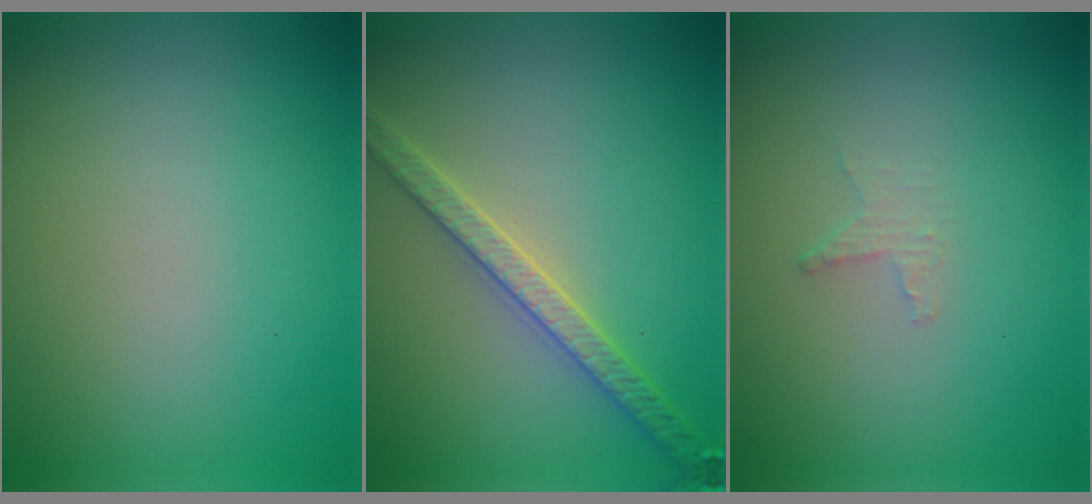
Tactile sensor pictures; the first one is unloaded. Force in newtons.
{"total": 3.8, "press": 3.7, "slide": 0.8}
{"total": 0.9, "press": 0.8, "slide": 0.3}